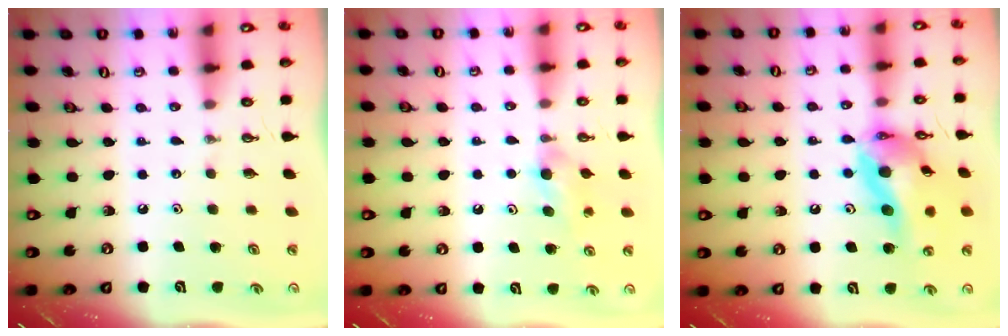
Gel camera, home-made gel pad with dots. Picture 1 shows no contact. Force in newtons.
{"total": 6.8, "press": 6.7, "slide": 1.4}
{"total": 18.3, "press": 18.1, "slide": 2.5}